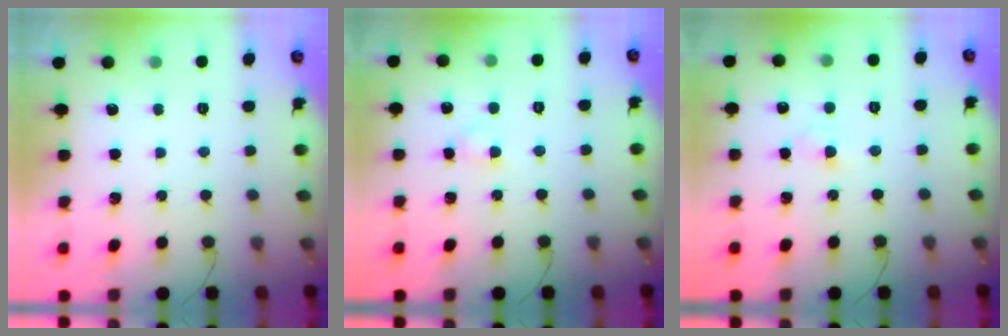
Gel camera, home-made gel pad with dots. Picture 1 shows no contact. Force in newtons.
{"total": 2.6, "press": 2.3, "slide": 1.1}
{"total": 2.1, "press": 2.0, "slide": 0.9}